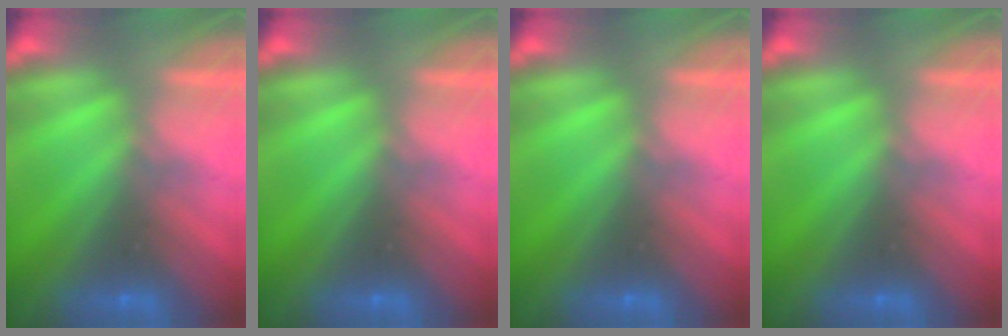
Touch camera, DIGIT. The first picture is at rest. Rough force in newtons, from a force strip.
{"total": 0.0}
{"total": 0.0}
{"total": 0.0}